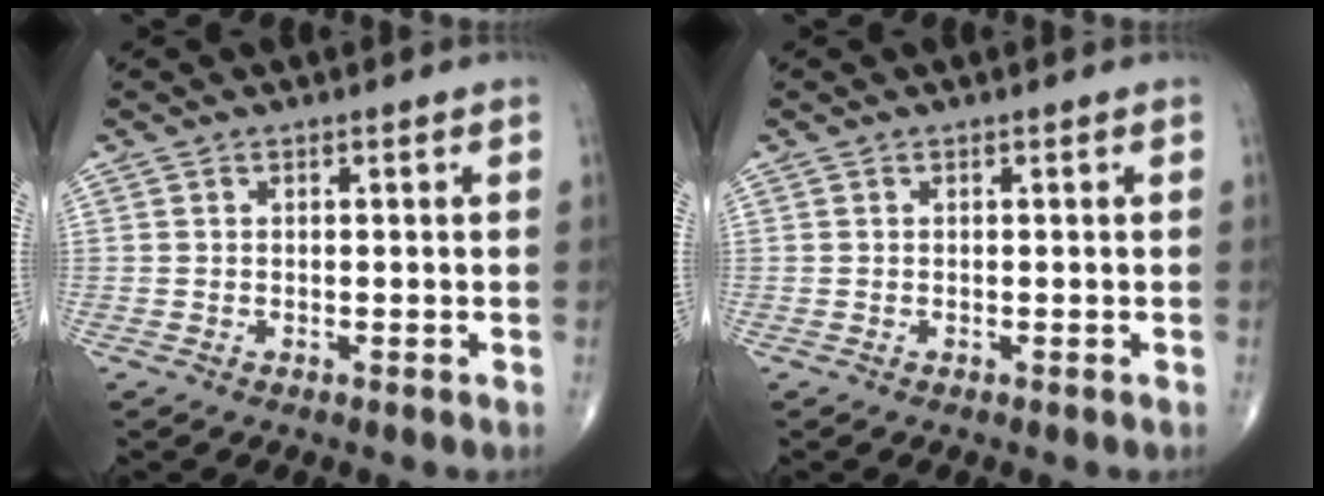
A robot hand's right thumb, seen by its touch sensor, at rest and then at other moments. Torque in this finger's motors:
{"motor_torque": [-0.01, 0.01, -0.22, -0.08, 0.00]}